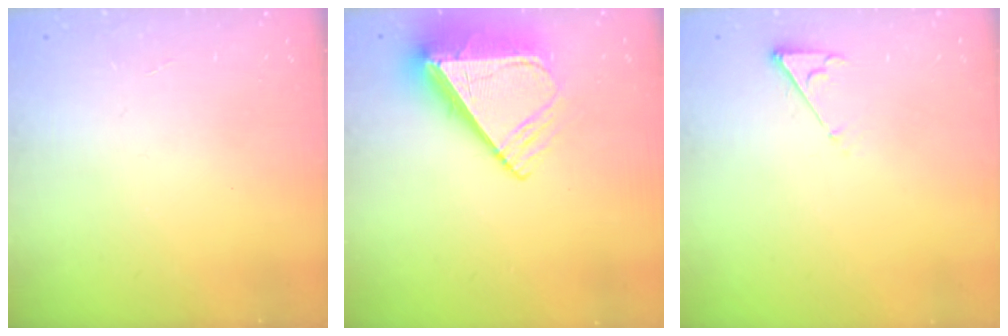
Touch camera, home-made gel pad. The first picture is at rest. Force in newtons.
{"total": 11.9, "press": 11.8, "slide": 1.6}
{"total": 3.6, "press": 3.6, "slide": 0.4}